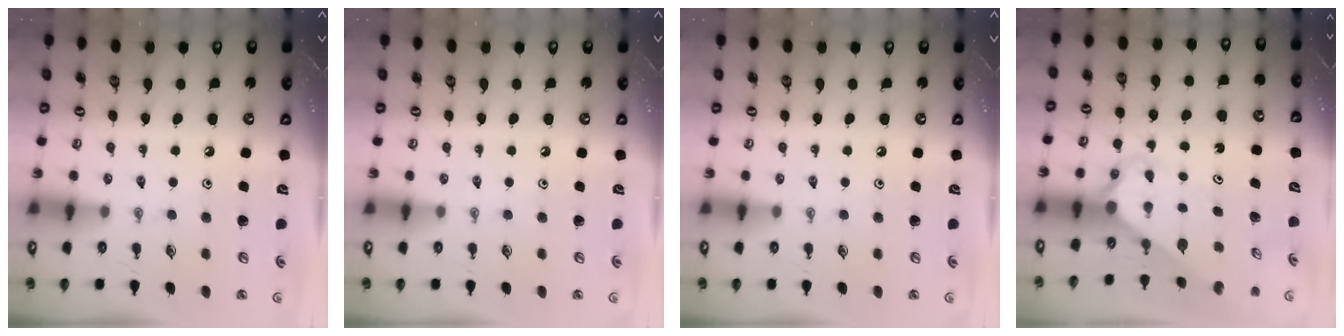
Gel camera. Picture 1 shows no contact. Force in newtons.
{"total": 0.0}
{"total": 0.0}
{"total": 2.7, "press": 2.7, "slide": 0.2}